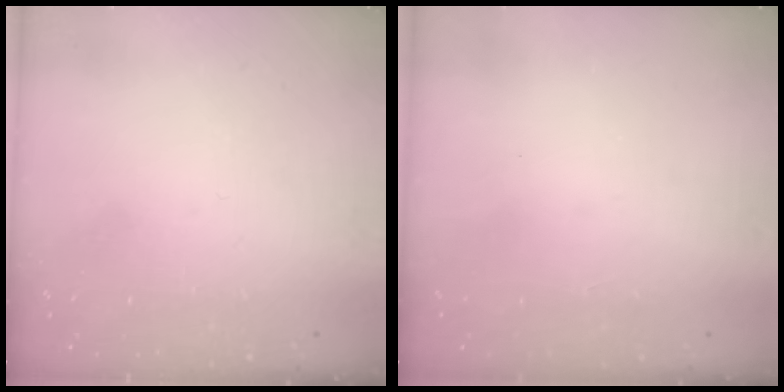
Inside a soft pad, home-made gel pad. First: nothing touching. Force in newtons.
{"total": 1.2, "press": 1.1, "slide": 0.5}